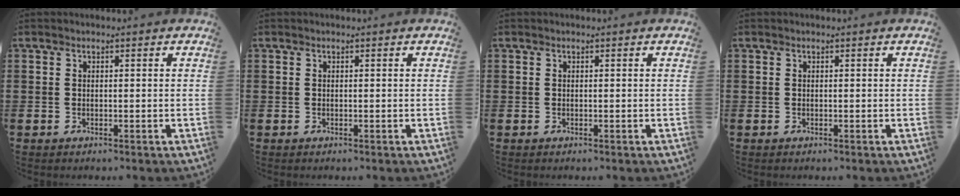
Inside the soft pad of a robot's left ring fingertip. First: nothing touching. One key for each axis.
{"total": 0.0}
{"total": 0.0}
{"total": 0.0}